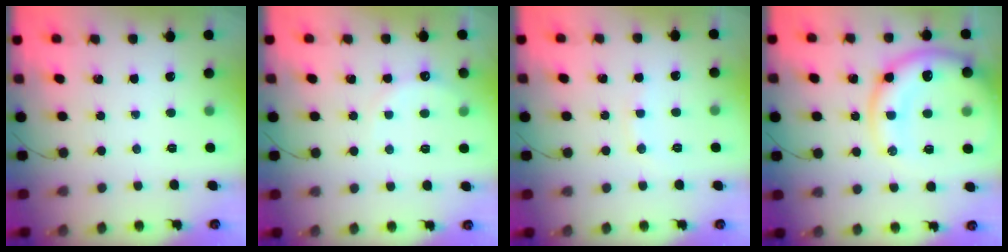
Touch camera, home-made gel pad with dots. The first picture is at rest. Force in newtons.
{"total": 6.0, "press": 5.9, "slide": 1.3}
{"total": 5.8, "press": 5.7, "slide": 1.2}
{"total": 17.2, "press": 16.8, "slide": 3.3}